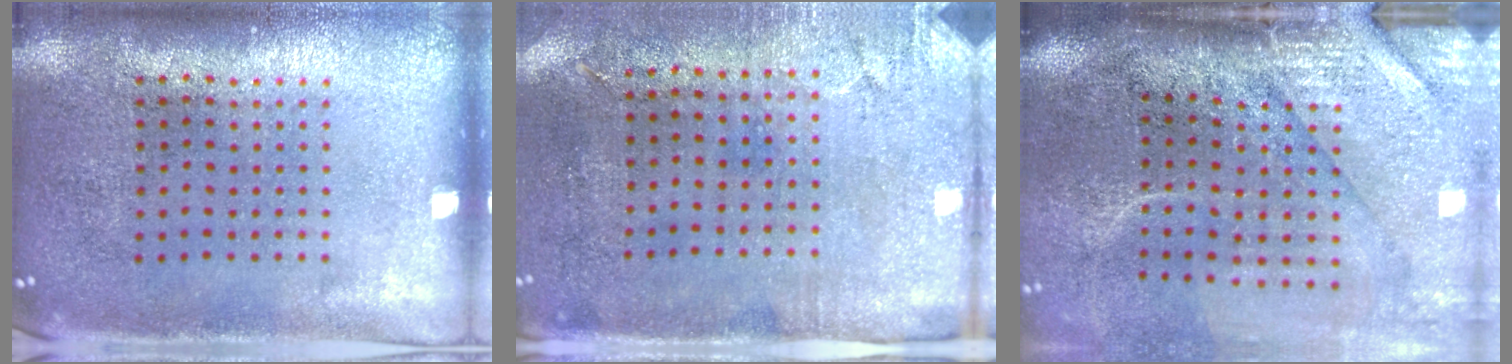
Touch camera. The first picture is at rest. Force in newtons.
{"total": 2.9, "press": 2.3, "slide": 1.7}
{"total": 4.1, "press": 3.5, "slide": 2.1}